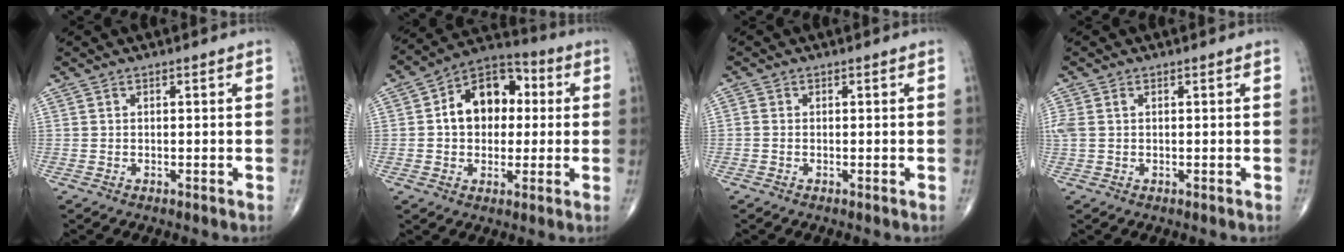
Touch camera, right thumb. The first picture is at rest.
{"total": 13.7, "force": [1.7, 9.8, 9.5], "torque": [-0.108, 0.025, 0.015]}
{"total": 0.7, "force": [-0.2, 0.5, 0.4], "torque": [-0.007, -0.001, -0.006]}
{"total": 2.8, "force": [0.4, 1.7, 2.1], "torque": [-0.078, 0.016, 0.013]}